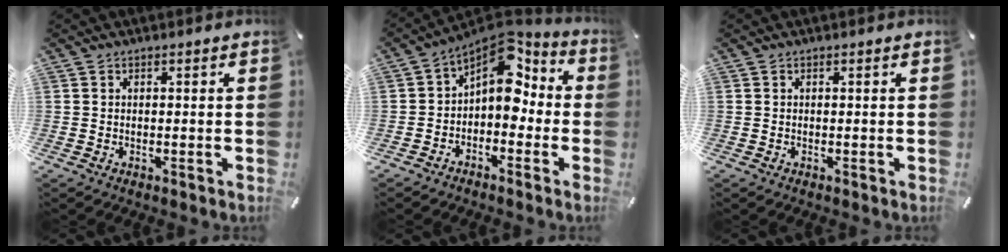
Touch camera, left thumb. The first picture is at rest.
{"total": 10.1, "force": [3.9, 6.8, 6.4], "torque": [-0.086, -0.036, 0.068]}
{"total": 0.0}